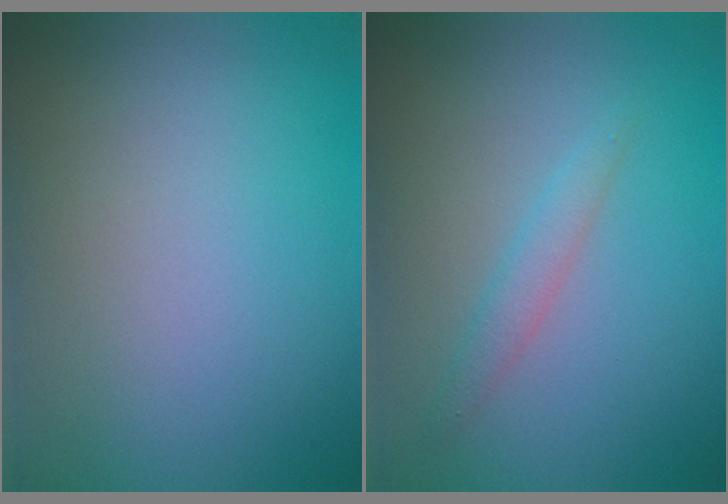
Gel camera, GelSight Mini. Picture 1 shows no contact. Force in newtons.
{"total": 1.4, "press": 1.4, "slide": 0.1}